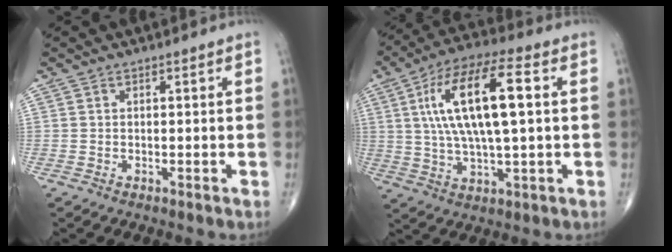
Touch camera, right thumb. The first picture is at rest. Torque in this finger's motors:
{"motor_torque": [0.57, 3.75, 1.92, 0.82, 0.66]}